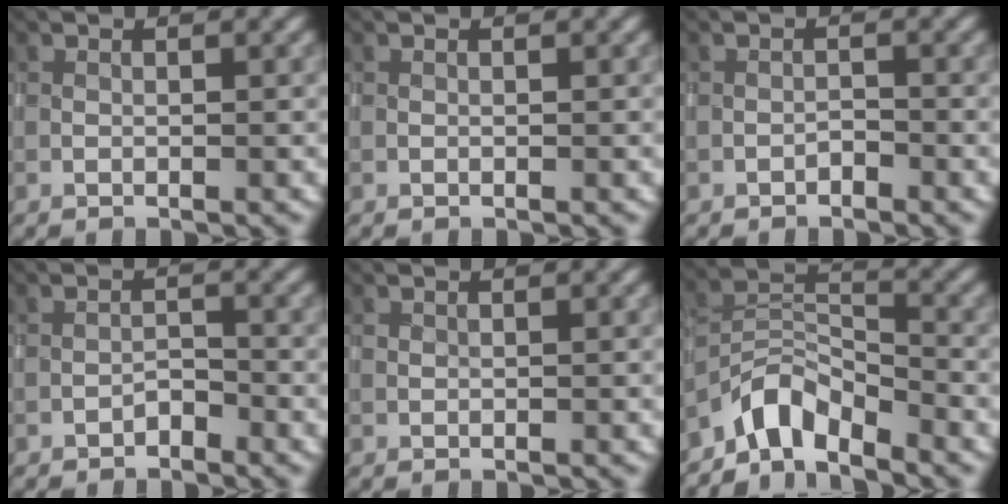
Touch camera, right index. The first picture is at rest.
{"total": 0.0}
{"total": 0.7, "force": [-0.6, 0.3, 0.2], "torque": [-0.001, 0.003, -0.011]}
{"total": 1.1, "force": [-1.0, 0.5, 0.4], "torque": [-0.004, 0.006, -0.018]}
{"total": 0.0}
{"total": 4.8, "force": [-4.0, 1.8, 2.0], "torque": [-0.025, 0.002, -0.089]}